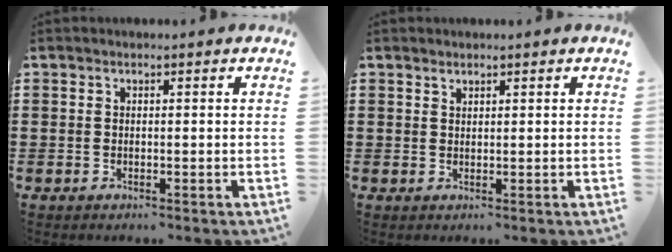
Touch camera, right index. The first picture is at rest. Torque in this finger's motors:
{"motor_torque": [-0.41, 0.23, -0.01, -0.01]}